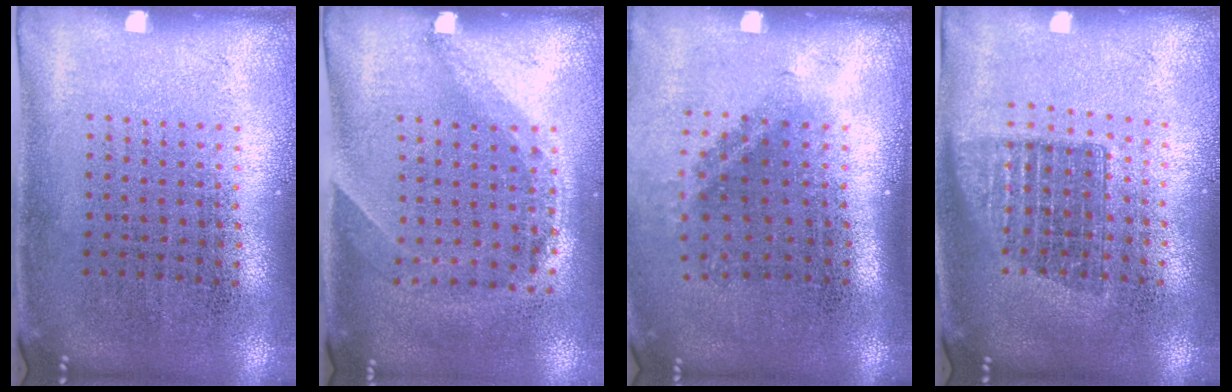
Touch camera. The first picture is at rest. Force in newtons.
{"total": 1.4, "press": 1.1, "slide": 0.9}
{"total": 1.4, "press": 1.0, "slide": 1.1}
{"total": 1.4, "press": 1.2, "slide": 0.8}